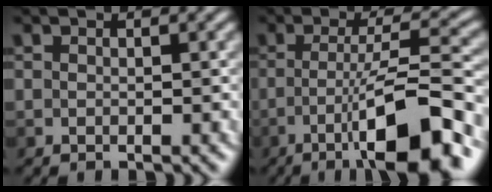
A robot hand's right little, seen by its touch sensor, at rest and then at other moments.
{"total": 9.1, "force": [-4.2, 1.6, 8.0], "torque": [-0.117, 0.012, -0.078]}